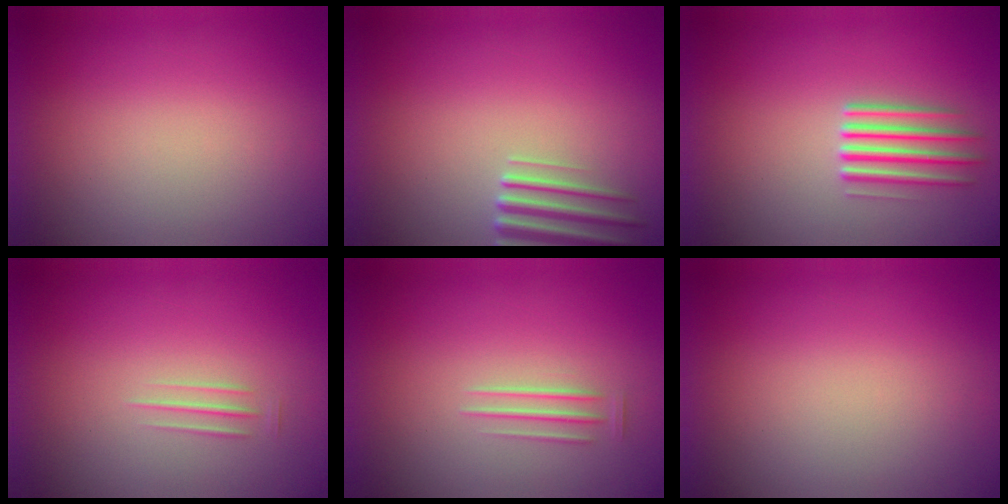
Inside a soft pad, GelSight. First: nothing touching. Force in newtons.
{"total": 2.8}
{"total": 2.5}
{"total": 1.5}
{"total": 1.2}
{"total": 0.0}